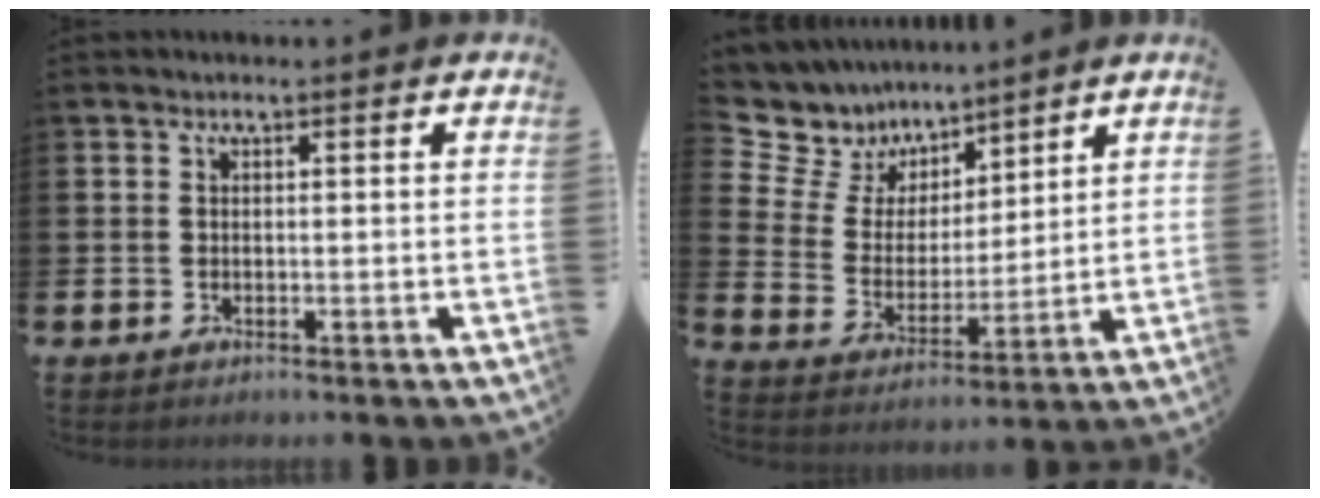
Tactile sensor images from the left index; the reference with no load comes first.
{"total": 6.9, "force": [5.8, 3.7, 0.4], "torque": [-0.057, -0.045, 0.105]}